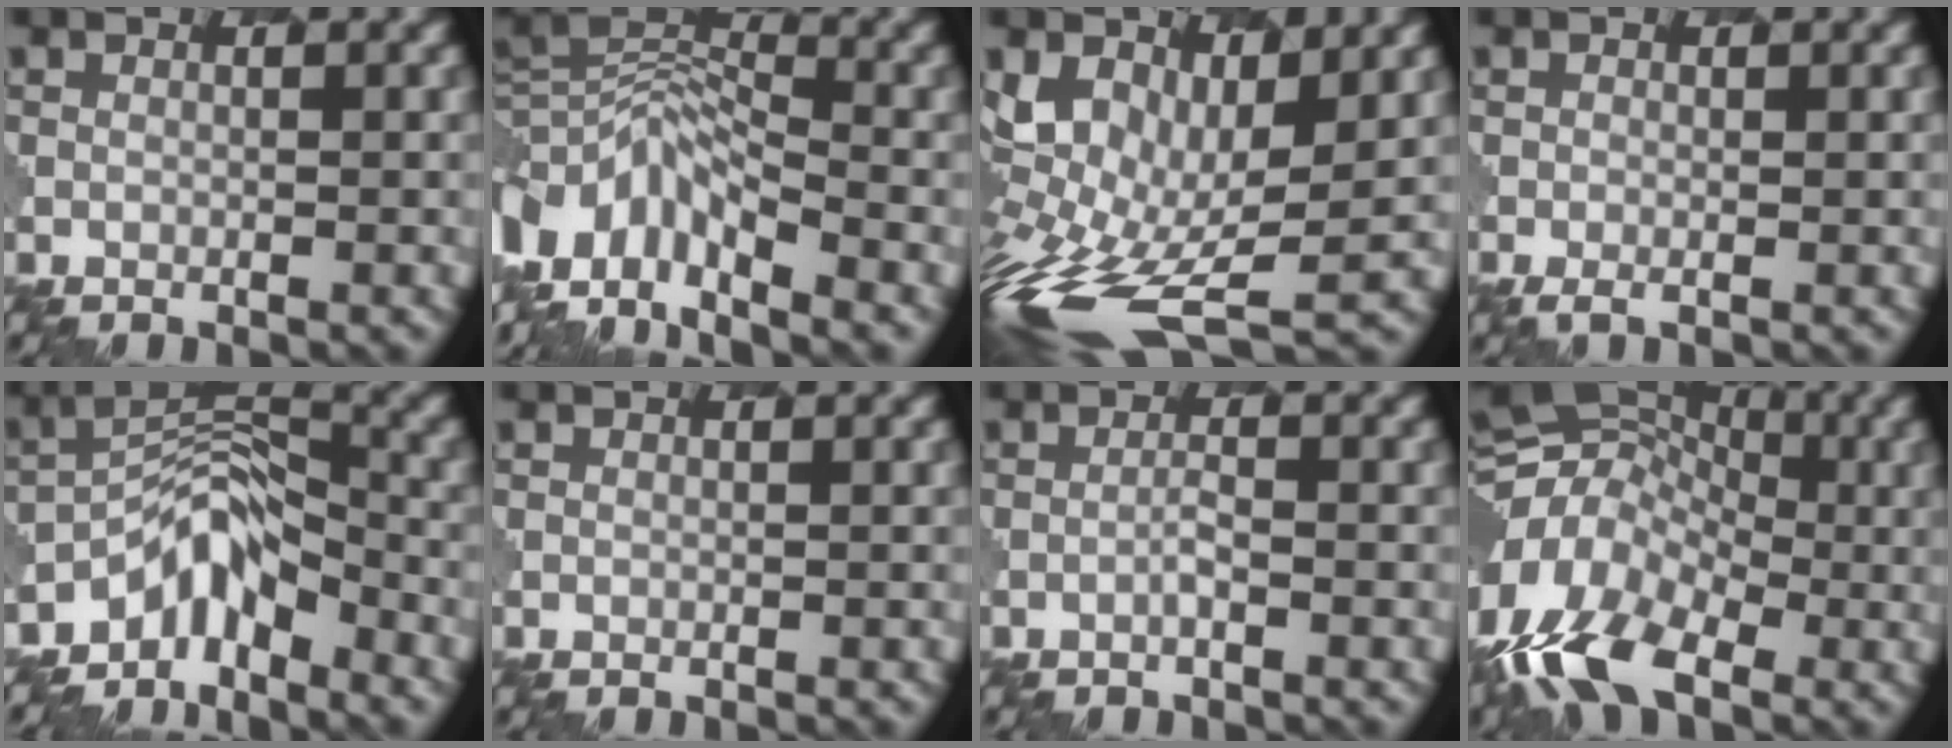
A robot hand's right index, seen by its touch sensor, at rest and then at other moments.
{"total": 9.9, "force": [-4.8, 4.9, 7.1], "torque": [-0.124, 0.010, -0.105]}
{"total": 11.6, "force": [-0.9, 6.3, 9.7], "torque": [-0.200, -0.017, -0.007]}
{"total": 1.3, "force": [-0.5, 0.5, 1.1], "torque": [-0.025, -0.002, -0.011]}
{"total": 5.1, "force": [-3.9, 2.0, 2.7], "torque": [-0.031, 0.005, -0.081]}
{"total": 0.0}
{"total": 0.7, "force": [-0.3, 0.0, 0.6], "torque": [-0.011, 0.004, -0.007]}
{"total": 13.6, "force": [-5.6, 8.4, 9.1], "torque": [-0.187, 0.003, -0.119]}